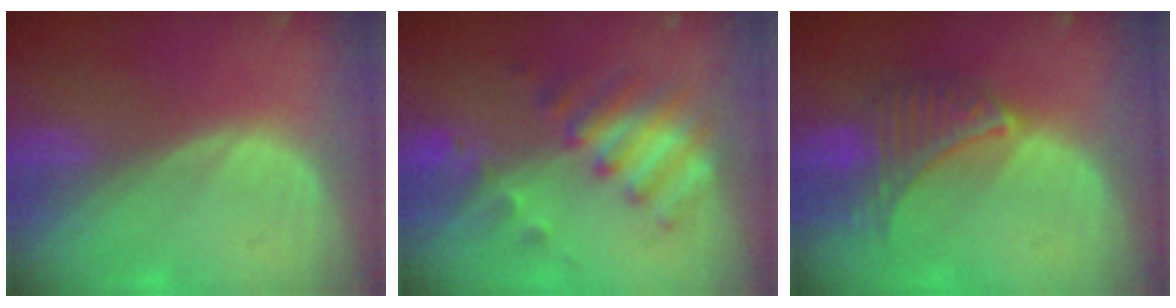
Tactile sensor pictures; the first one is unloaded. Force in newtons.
{"total": 7.2, "press": 7.1, "slide": 1.4}
{"total": 6.4, "press": 6.4, "slide": 0.5}